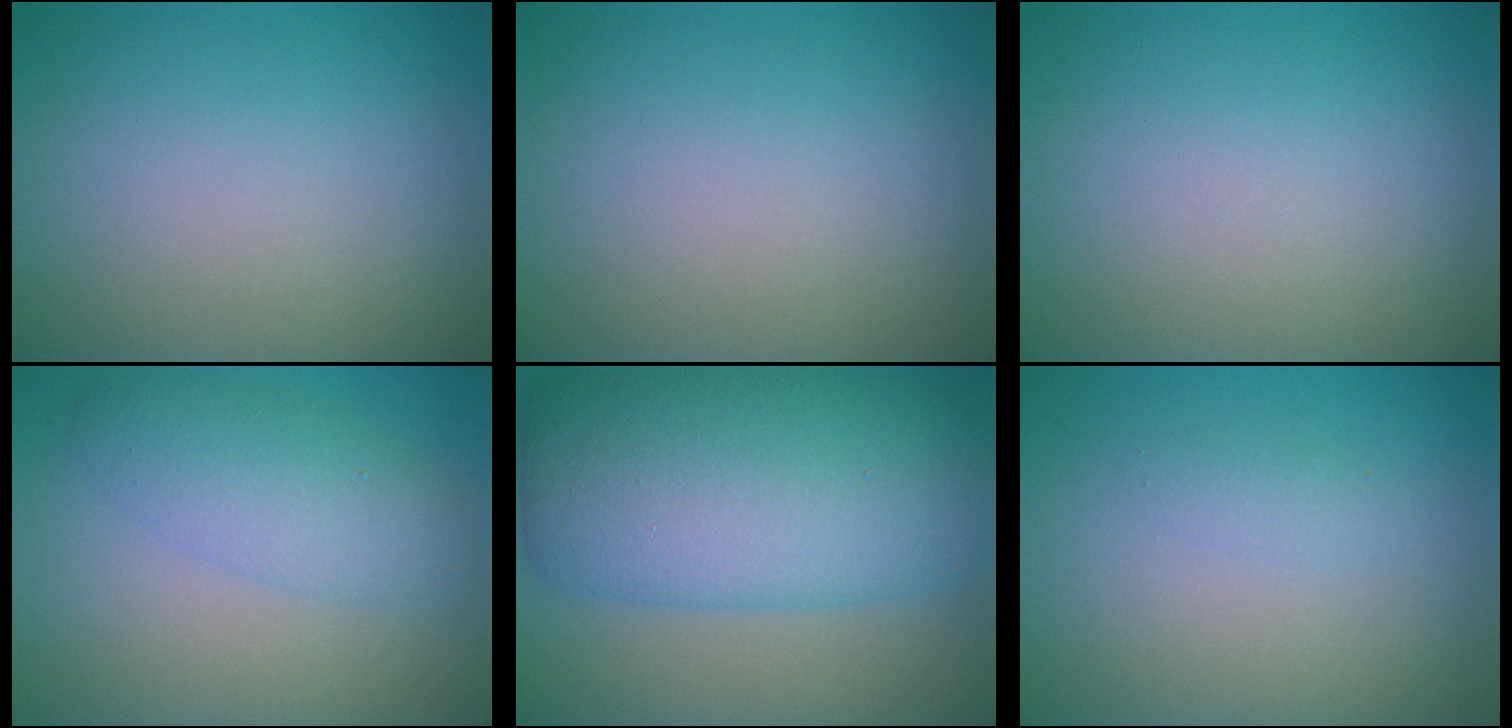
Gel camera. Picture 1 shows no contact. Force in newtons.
{"total": 0.0}
{"total": 0.0}
{"total": 4.0, "press": 4.0, "slide": 0.1}
{"total": 12.9, "press": 12.9, "slide": 0.1}
{"total": 0.9, "press": 0.9, "slide": 0.1}